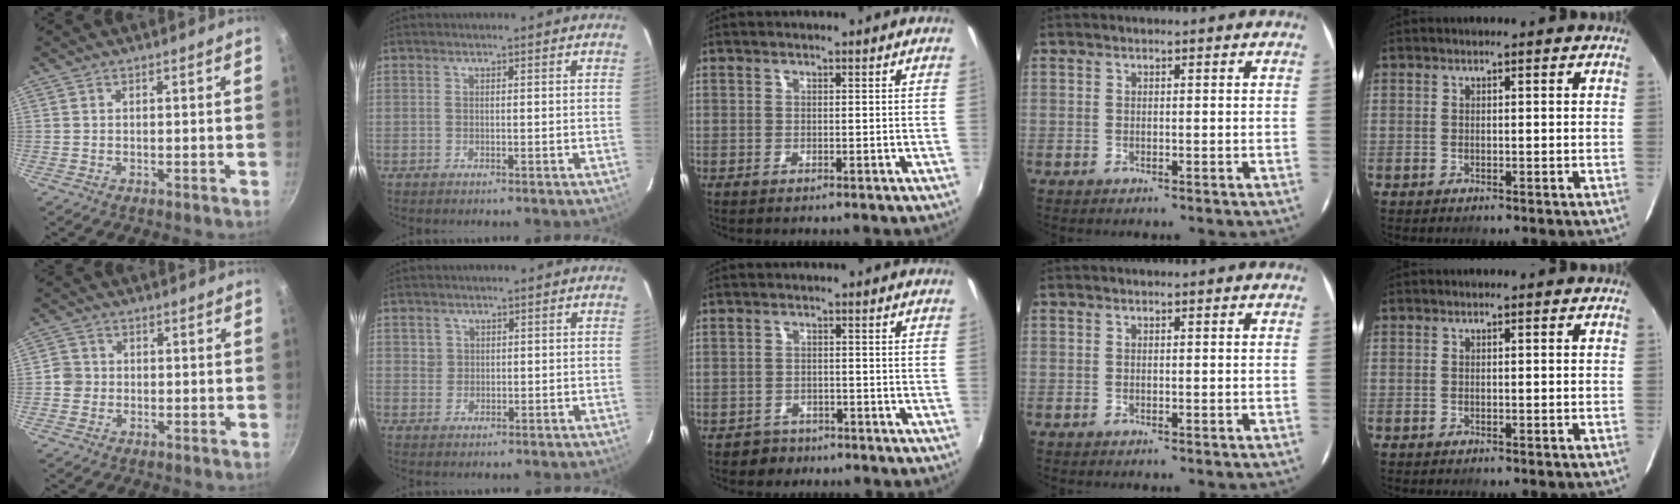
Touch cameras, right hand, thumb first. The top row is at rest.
{"thumb": {"total": 3.0, "force": [-0.5, 2.9, 0.7], "torque": [0.005, 0.011, -0.015]}, "index": {"total": 1.9, "force": [0.6, 1.8, 0.0], "torque": [0.008, 0.007, 0.009]}, "middle": {"total": 3.6, "force": [-2.6, 2.4, 0.1], "torque": [-0.015, 0.002, -0.044]}}